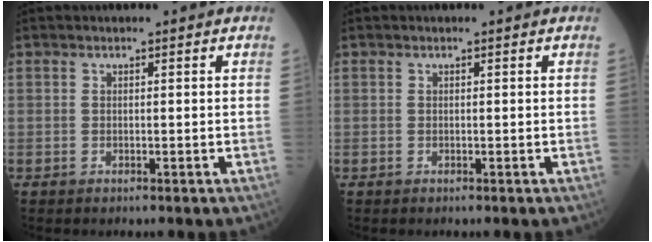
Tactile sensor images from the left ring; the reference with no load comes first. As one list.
[{"total": 0.0}]